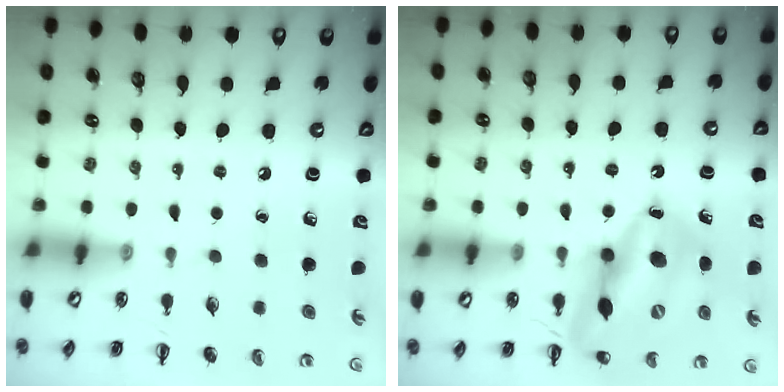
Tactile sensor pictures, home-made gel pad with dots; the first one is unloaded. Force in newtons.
{"total": 17.0, "press": 16.5, "slide": 4.3}